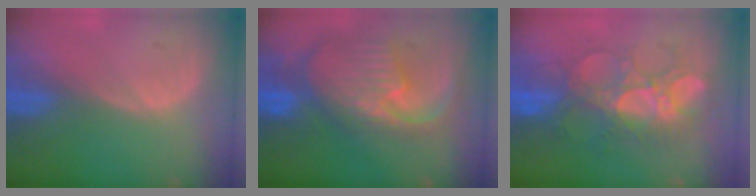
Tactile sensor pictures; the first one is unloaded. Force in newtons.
{"total": 11.4, "press": 9.9, "slide": 5.7}
{"total": 9.2, "press": 8.8, "slide": 2.5}